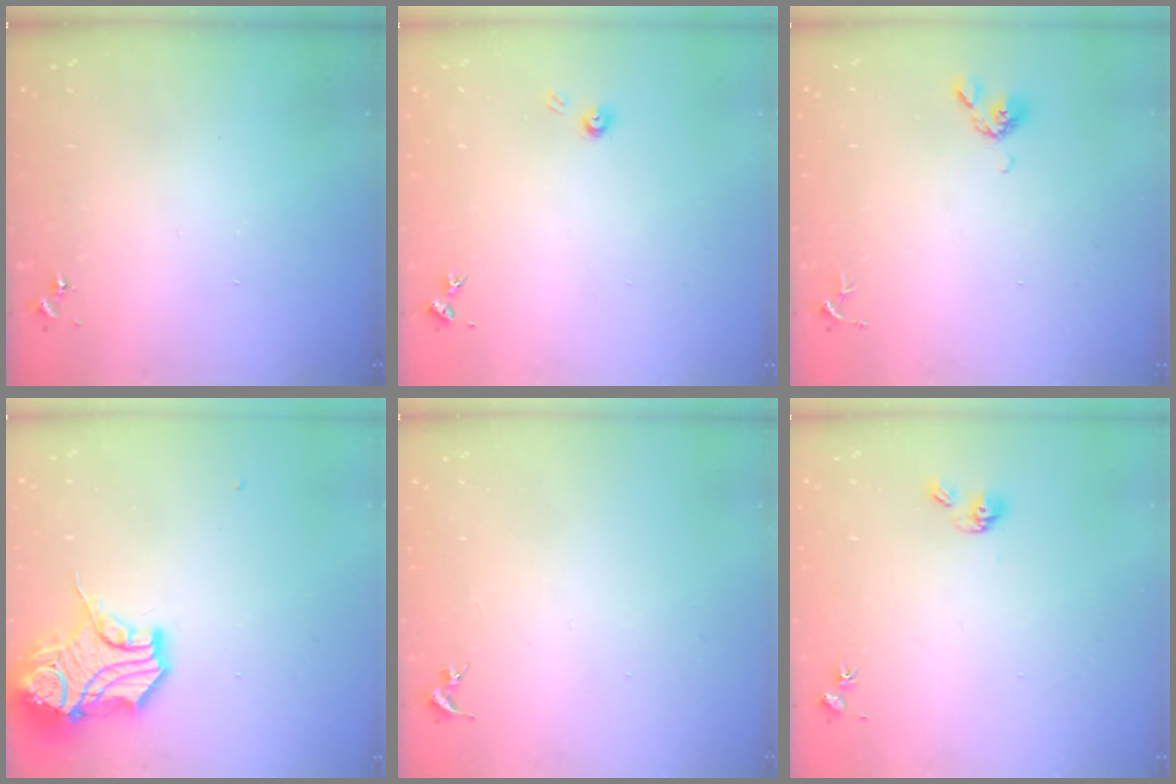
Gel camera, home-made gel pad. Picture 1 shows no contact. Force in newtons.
{"total": 3.5, "press": 3.5, "slide": 0.4}
{"total": 4.4, "press": 4.3, "slide": 0.9}
{"total": 15.8, "press": 15.6, "slide": 2.2}
{"total": 0.0}
{"total": 6.0, "press": 5.6, "slide": 2.1}